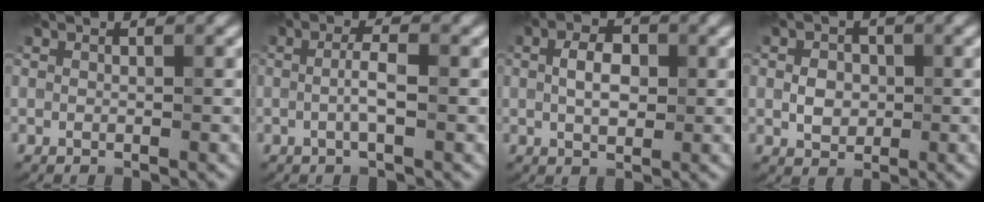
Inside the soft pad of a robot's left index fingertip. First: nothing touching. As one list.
[{"total": 1.7, "force": [-0.3, 0.1, 1.7], "torque": [-0.034, 0.005, -0.010]}, {"total": 2.9, "force": [0.4, 1.7, 2.3], "torque": [-0.046, 0.004, 0.004]}, {"total": 2.1, "force": [0.0, 1.7, 1.1], "torque": [-0.018, 0.000, -0.004]}]